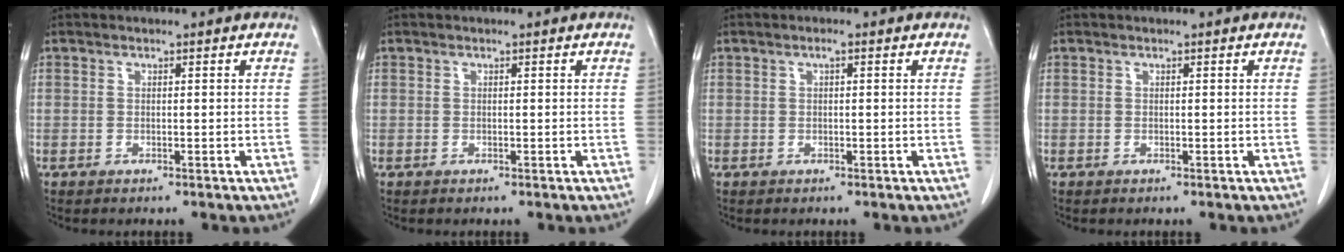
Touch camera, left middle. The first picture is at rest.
{"total": 0.0}
{"total": 0.7, "force": [0.3, 0.1, 0.6], "torque": [-0.014, 0.002, 0.004]}
{"total": 0.0}